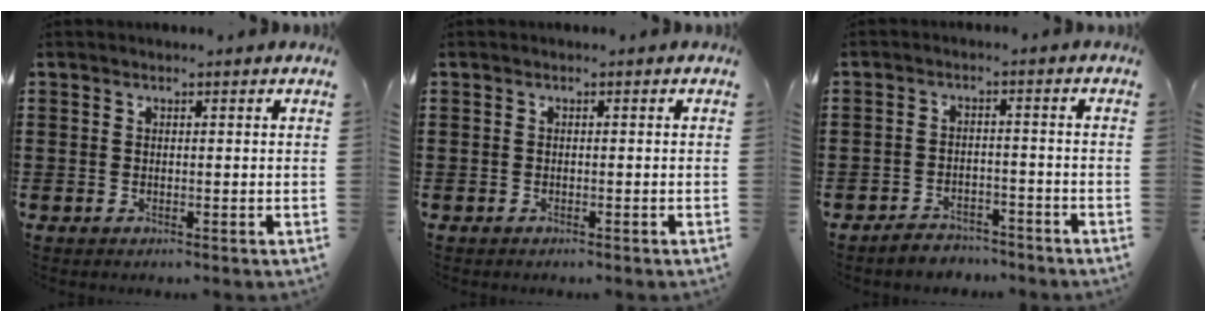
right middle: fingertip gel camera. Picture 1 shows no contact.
{"total": 0.6, "force": [-0.5, 0.2, 0.1], "torque": [-0.002, 0.000, -0.012]}
{"total": 3.3, "force": [-3.3, 0.6, -0.1], "torque": [-0.004, 0.005, -0.070]}